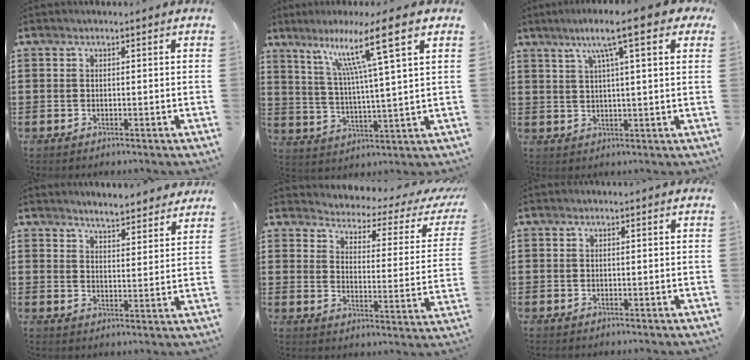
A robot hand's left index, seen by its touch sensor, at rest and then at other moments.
{"total": 11.8, "force": [7.0, -0.2, 9.5], "torque": [-0.185, -0.017, 0.107]}
{"total": 9.5, "force": [5.2, 1.1, 7.9], "torque": [-0.150, 0.000, 0.083]}
{"total": 4.1, "force": [4.1, 0.3, 0.2], "torque": [-0.020, -0.017, 0.075]}
{"total": 2.4, "force": [2.2, 0.5, 1.0], "torque": [-0.038, -0.023, 0.027]}
{"total": 0.0}